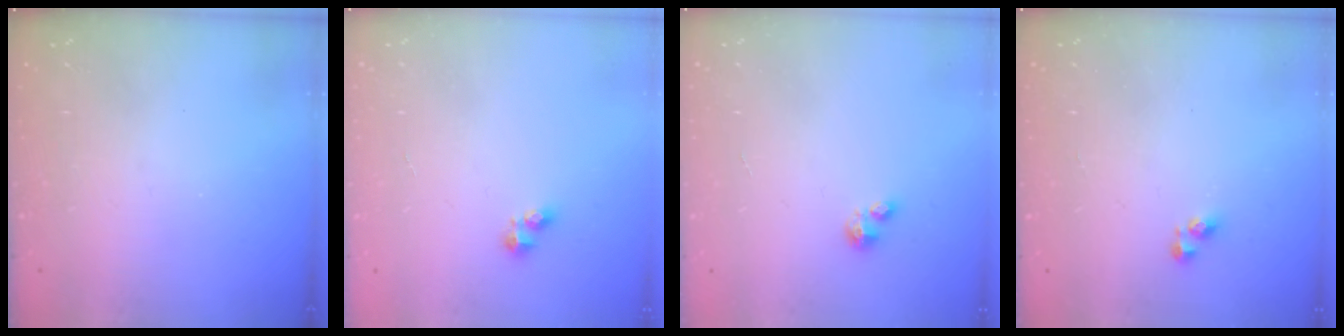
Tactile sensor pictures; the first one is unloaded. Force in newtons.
{"total": 2.4, "press": 2.4, "slide": 0.3}
{"total": 1.7, "press": 1.7, "slide": 0.4}
{"total": 3.4, "press": 3.4, "slide": 0.1}